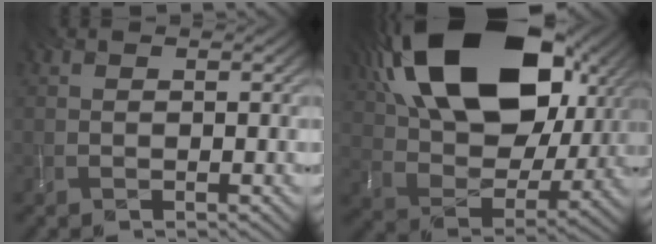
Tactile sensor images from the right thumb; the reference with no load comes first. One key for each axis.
{"total": 22.2, "fx": 9.6, "fy": 13.1, "fz": 15.1, "tx": -0.339, "ty": 0.038, "tz": 0.178}